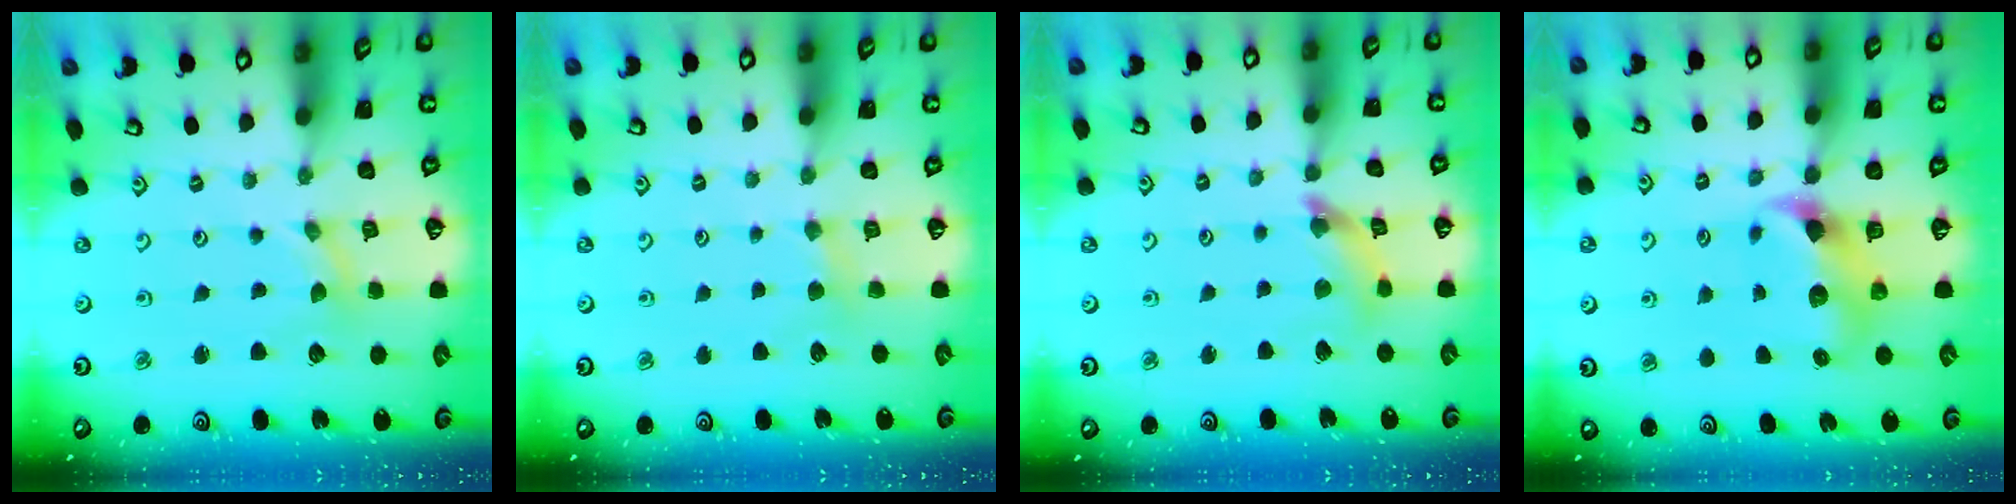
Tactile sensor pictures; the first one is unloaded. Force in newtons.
{"total": 3.7, "press": 3.6, "slide": 0.6}
{"total": 7.5, "press": 7.5, "slide": 0.7}
{"total": 7.7, "press": 7.7, "slide": 1.0}